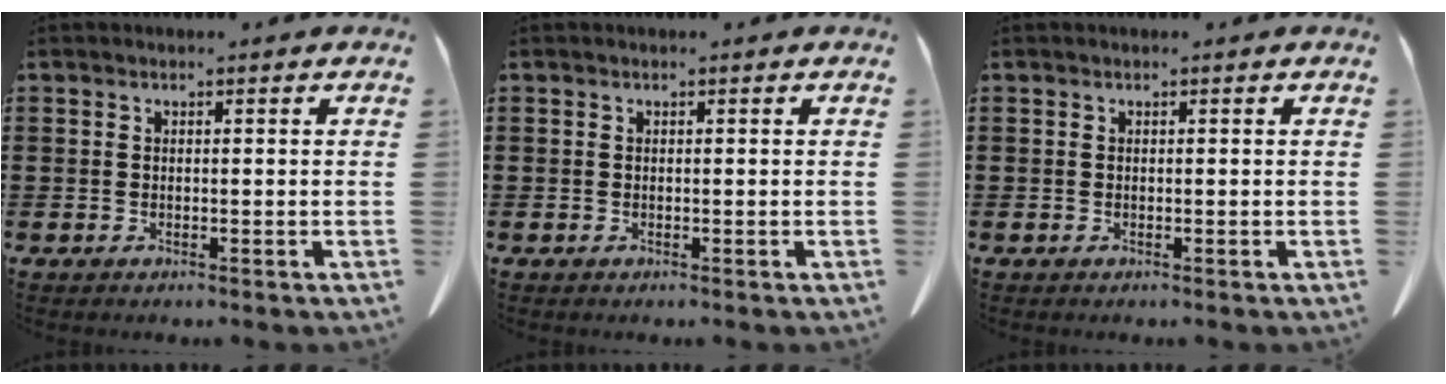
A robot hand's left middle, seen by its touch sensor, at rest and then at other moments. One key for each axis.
{"total": 0.0}
{"total": 0.0}